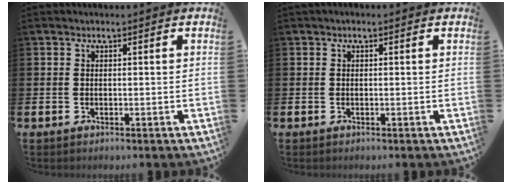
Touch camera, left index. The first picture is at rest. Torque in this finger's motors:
{"motor_torque": [0.74, -1.40, 0.14, 0.05]}